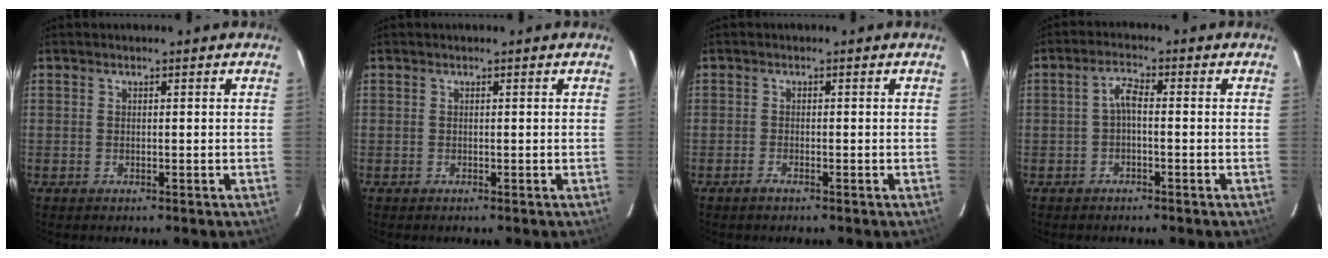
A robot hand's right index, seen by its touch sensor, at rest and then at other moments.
{"total": 0.0}
{"total": 1.1, "force": [-0.9, 0.2, 0.5], "torque": [-0.015, -0.001, -0.020]}
{"total": 2.5, "force": [-0.7, 0.8, 2.3], "torque": [-0.051, 0.010, -0.014]}